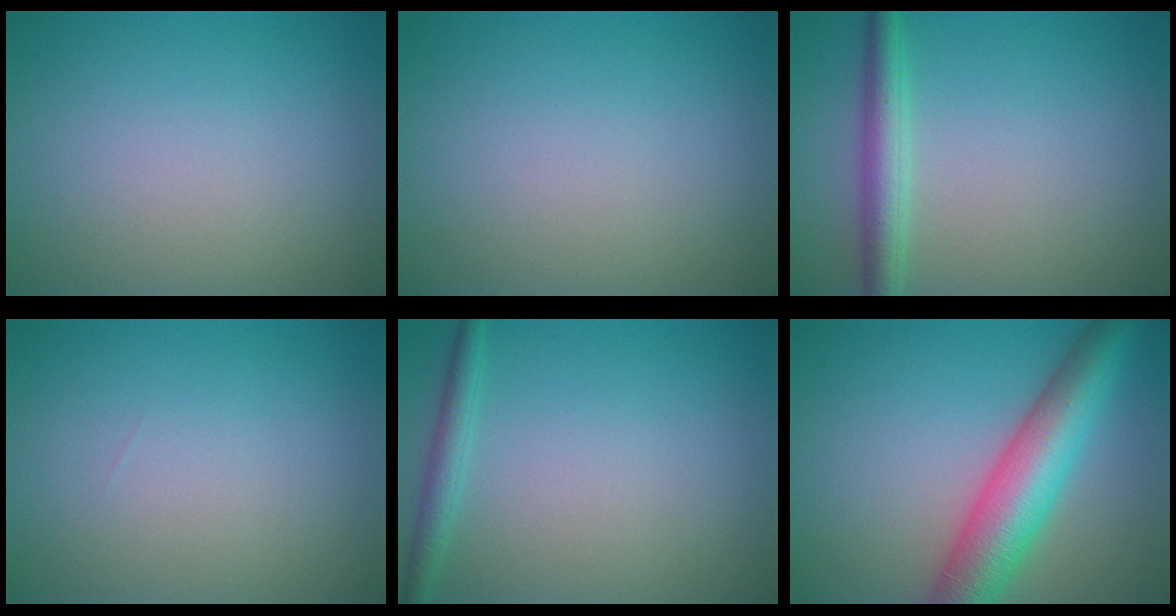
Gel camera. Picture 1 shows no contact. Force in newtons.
{"total": 0.0}
{"total": 3.2, "press": 3.2, "slide": 0.2}
{"total": 0.0}
{"total": 1.8, "press": 1.8, "slide": 0.1}
{"total": 8.2, "press": 8.2, "slide": 0.2}